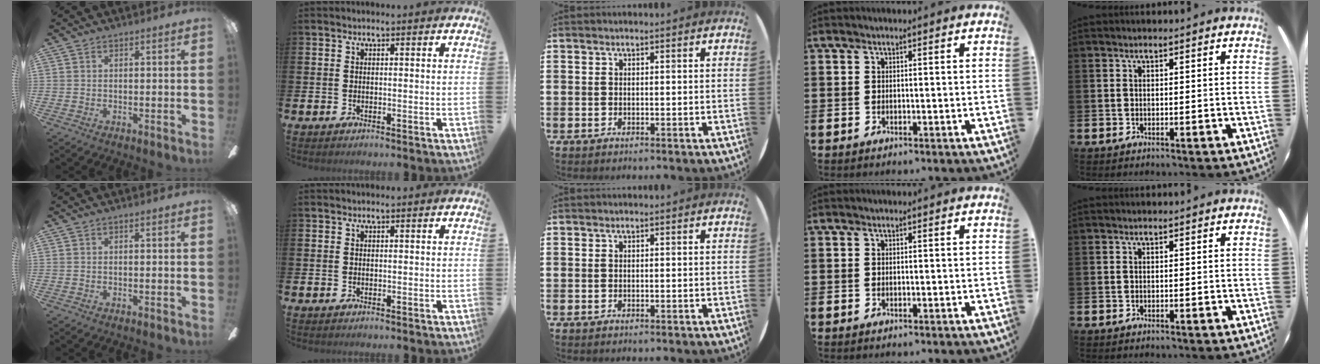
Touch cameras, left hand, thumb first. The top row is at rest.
{}